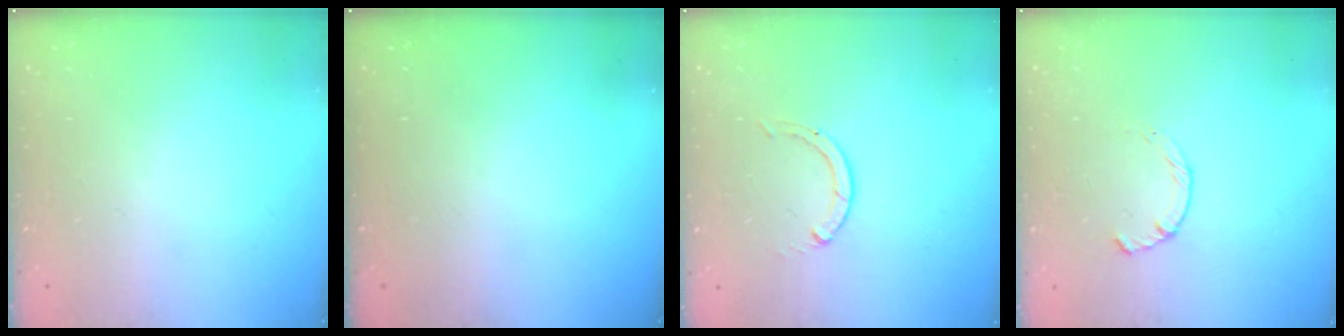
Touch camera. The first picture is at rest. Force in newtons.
{"total": 0.0}
{"total": 0.0}
{"total": 2.2, "press": 2.2, "slide": 0.4}